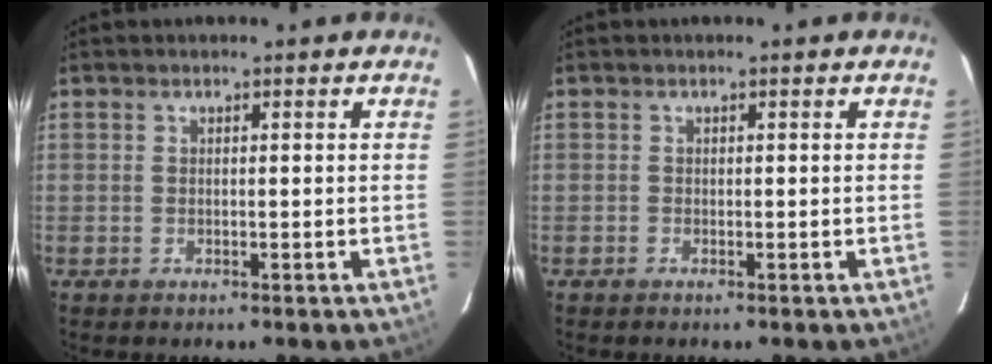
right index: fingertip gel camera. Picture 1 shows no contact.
{"total": 0.0}